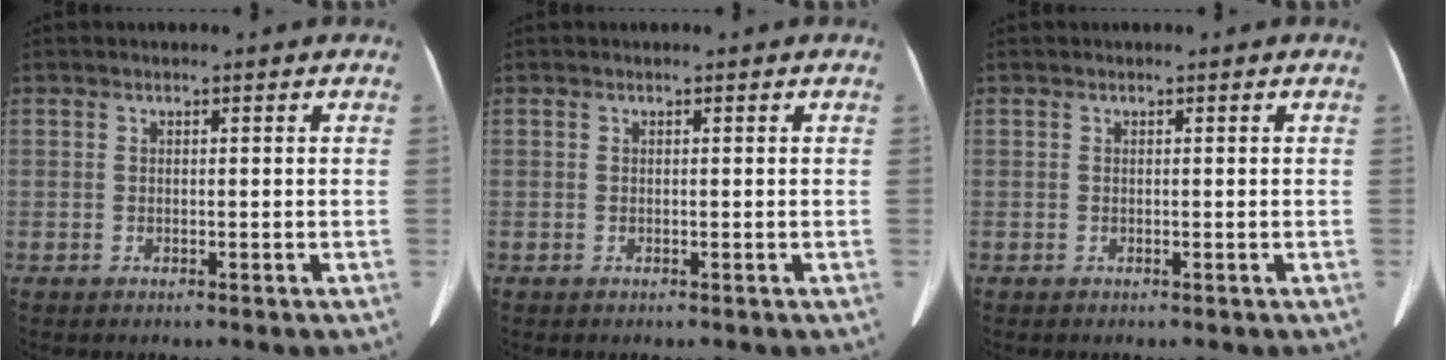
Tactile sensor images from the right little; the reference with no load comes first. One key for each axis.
{"total": 0.0}
{"total": 0.0}